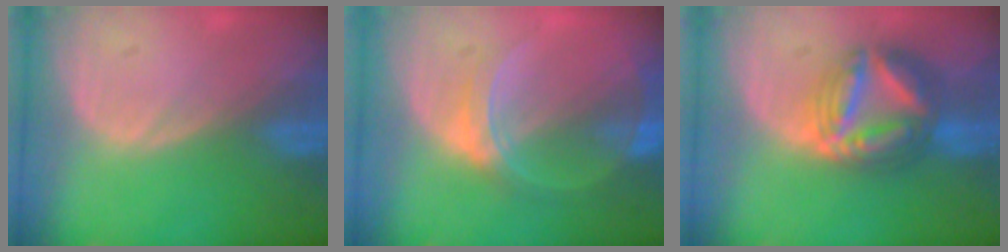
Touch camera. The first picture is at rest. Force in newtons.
{"total": 6.5, "press": 5.7, "slide": 3.1}
{"total": 9.1, "press": 9.1, "slide": 0.9}